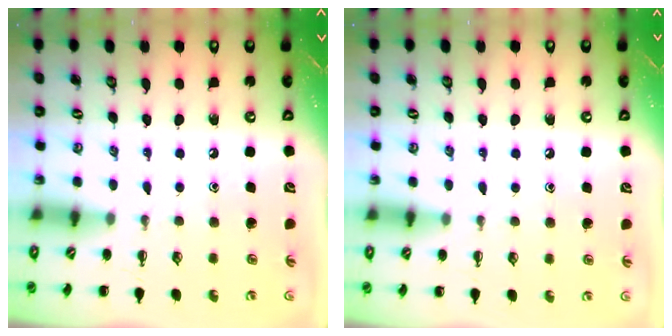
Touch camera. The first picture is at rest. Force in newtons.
{"total": 3.3, "press": 3.1, "slide": 1.1}